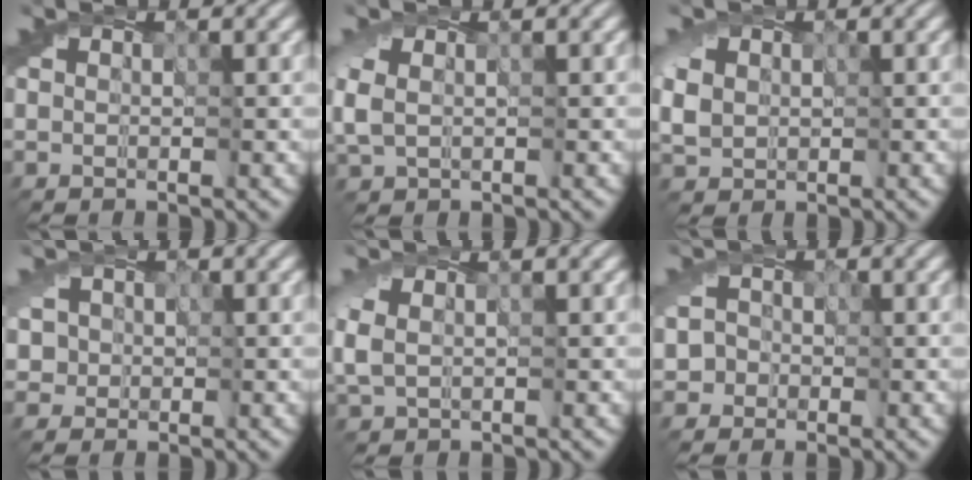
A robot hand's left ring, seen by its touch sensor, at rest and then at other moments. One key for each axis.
{"total": 2.2, "fx": 0.3, "fy": 1.5, "fz": 1.6, "tx": -0.051, "ty": 0.002, "tz": 0.002}
{"total": 2.7, "fx": 0.2, "fy": 2.4, "fz": 1.3, "tx": -0.037, "ty": 0.004, "tz": 0.000}
{"total": 2.4, "fx": 0.5, "fy": 2.3, "fz": 0.1, "tx": 0.019, "ty": 0.020, "tz": -0.018}
{"total": 2.1, "fx": 0.4, "fy": 1.4, "fz": 1.5, "tx": -0.049, "ty": 0.003, "tz": 0.005}
{"total": 2.5, "fx": -1.0, "fy": 2.3, "fz": -0.2, "tx": 0.033, "ty": 0.013, "tz": -0.028}